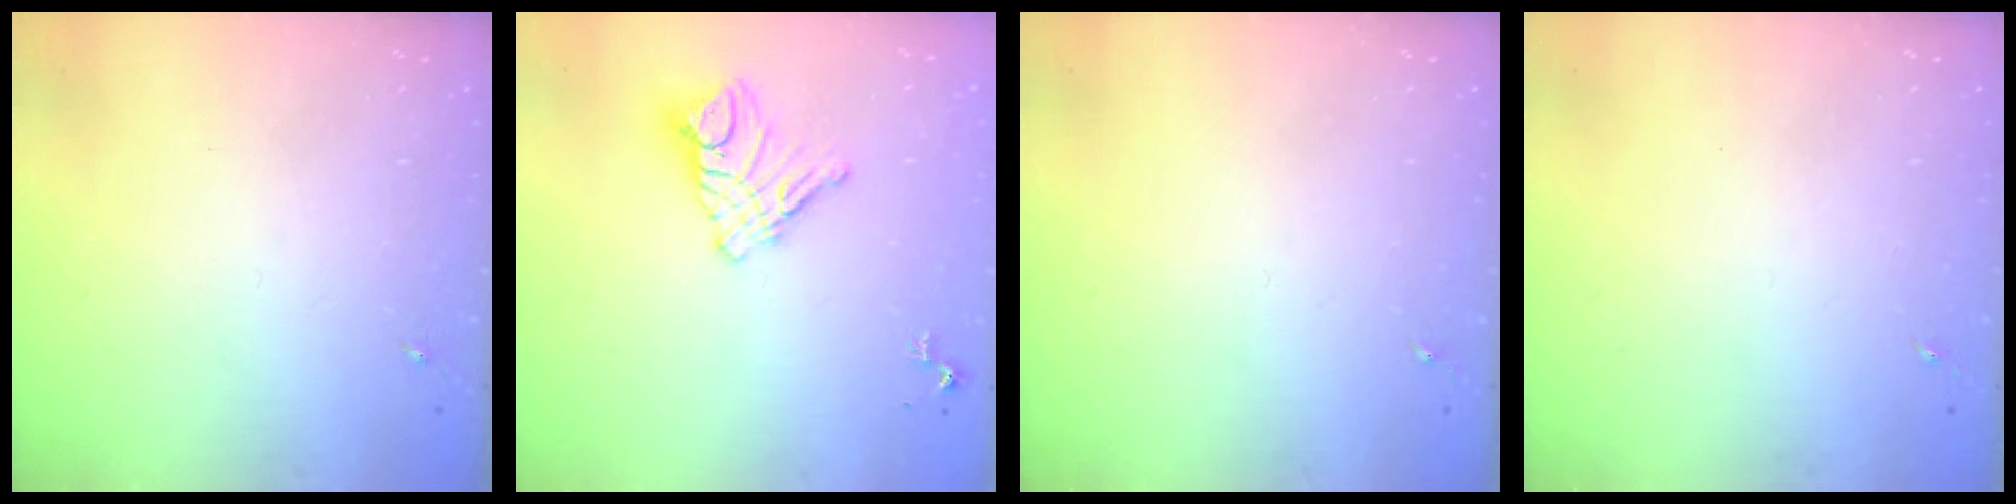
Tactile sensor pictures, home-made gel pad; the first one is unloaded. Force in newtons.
{"total": 11.5, "press": 11.4, "slide": 0.8}
{"total": 0.0}
{"total": 0.0}